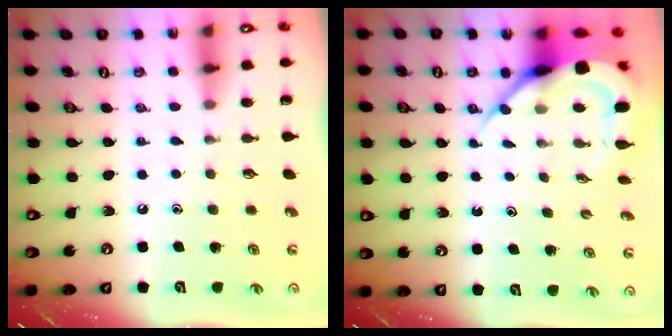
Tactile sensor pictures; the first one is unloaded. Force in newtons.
{"total": 8.1, "press": 8.0, "slide": 0.9}